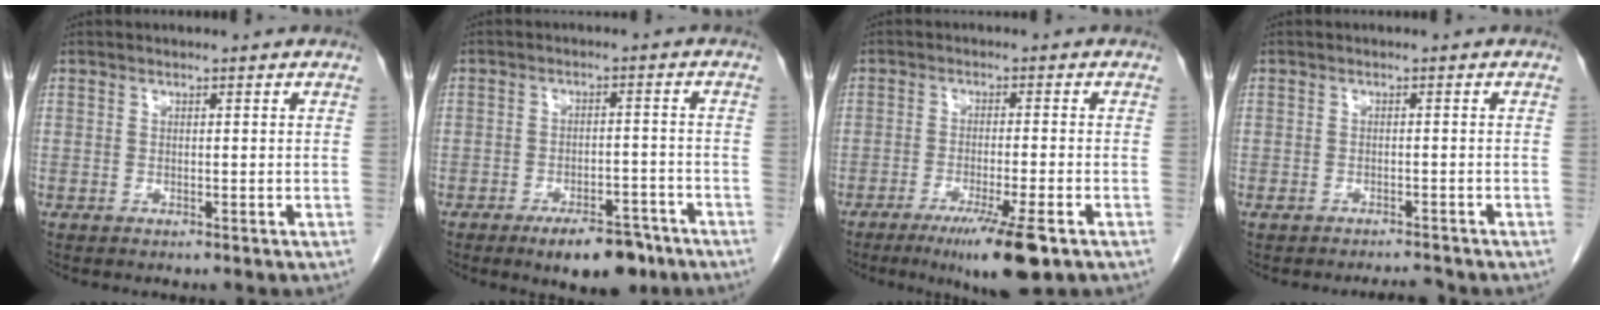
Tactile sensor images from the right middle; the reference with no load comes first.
{"total": 7.8, "force": [-5.6, 2.8, 4.7], "torque": [-0.064, -0.002, -0.082]}
{"total": 8.6, "force": [-5.2, -0.2, 6.9], "torque": [-0.116, -0.026, -0.083]}
{"total": 1.9, "force": [-1.8, 0.2, 0.5], "torque": [-0.012, -0.002, -0.025]}